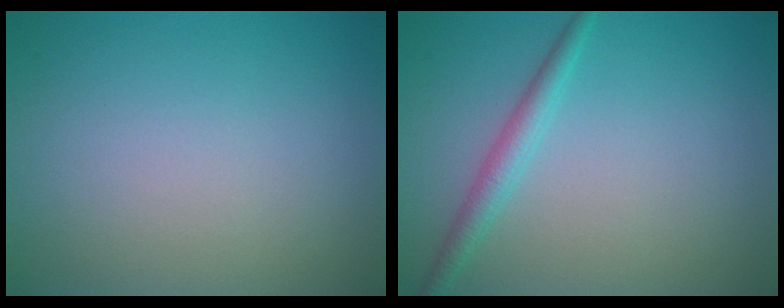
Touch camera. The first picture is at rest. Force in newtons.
{"total": 2.1, "press": 2.1, "slide": 0.1}